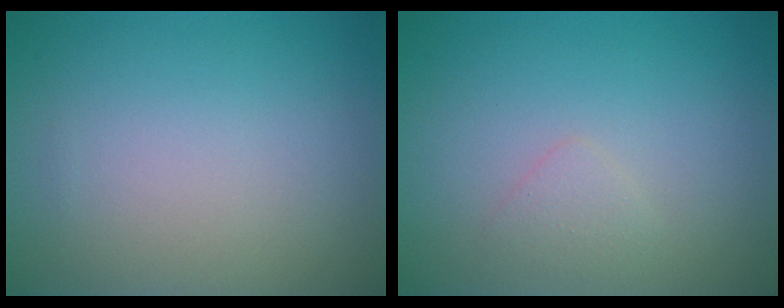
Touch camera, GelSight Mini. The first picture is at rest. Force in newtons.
{"total": 1.1, "press": 1.1, "slide": 0.1}